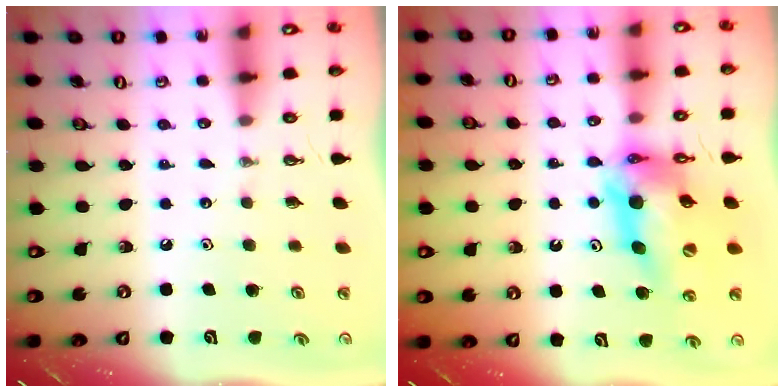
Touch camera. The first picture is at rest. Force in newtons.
{"total": 15.7, "press": 15.6, "slide": 1.4}